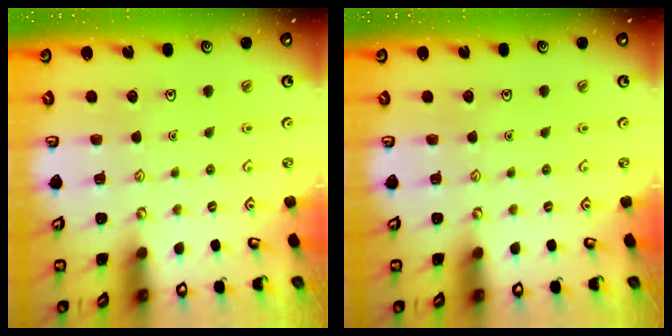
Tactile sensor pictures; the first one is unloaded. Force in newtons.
{"total": 0.0}